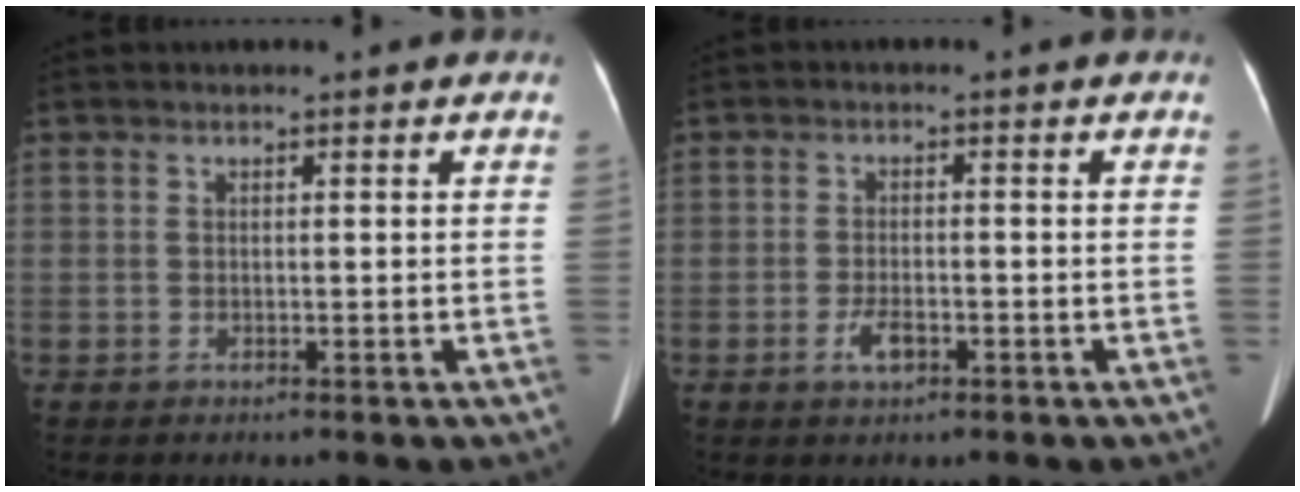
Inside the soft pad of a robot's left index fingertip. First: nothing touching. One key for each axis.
{"total": 2.9, "fx": -1.5, "fy": 1.1, "fz": 2.2, "tx": -0.046, "ty": 0.000, "tz": -0.026}